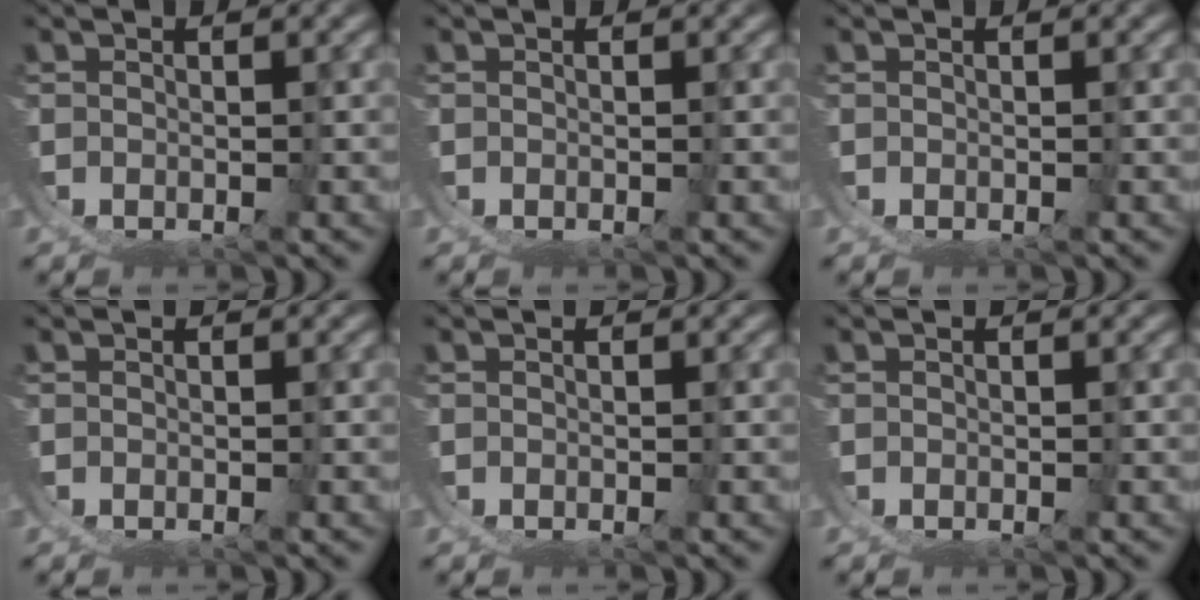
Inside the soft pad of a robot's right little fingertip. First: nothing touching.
{"total": 0.0}
{"total": 0.0}
{"total": 0.0}
{"total": 0.0}
{"total": 0.0}